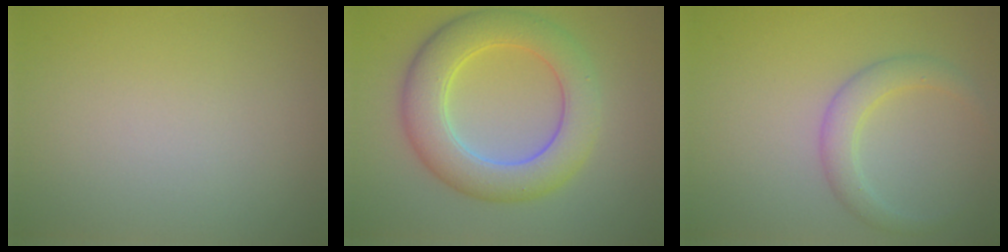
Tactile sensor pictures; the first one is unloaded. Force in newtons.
{"total": 7.0, "press": 7.0, "slide": 0.1}
{"total": 2.0, "press": 2.0, "slide": 0.2}